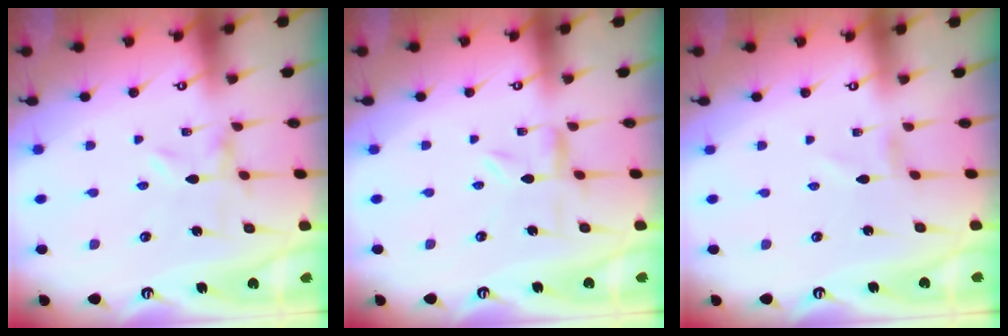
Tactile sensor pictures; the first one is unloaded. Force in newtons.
{"total": 1.8, "press": 1.8, "slide": 0.3}
{"total": 1.0, "press": 1.0, "slide": 0.1}